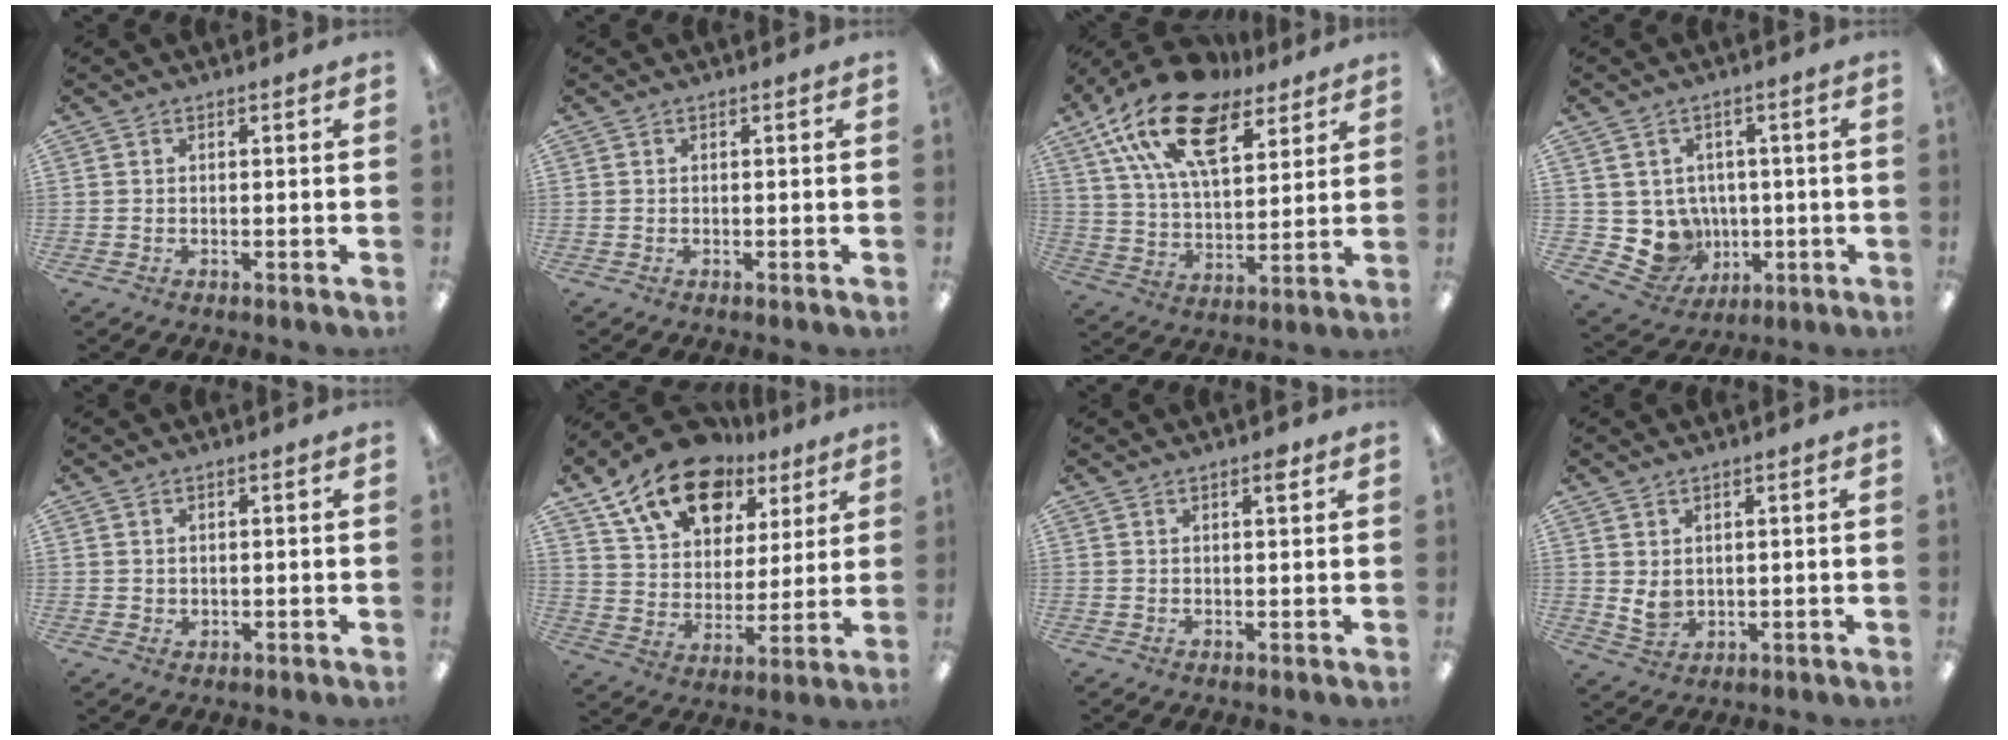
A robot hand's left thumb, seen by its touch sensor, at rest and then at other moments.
{"total": 0.0}
{"total": 21.0, "force": [13.4, 9.9, 12.8], "torque": [-0.234, -0.062, 0.241]}
{"total": 7.8, "force": [0.5, 7.7, 1.3], "torque": [-0.056, -0.018, 0.022]}
{"total": 1.2, "force": [0.8, 0.9, 0.1], "torque": [0.005, -0.001, 0.012]}
{"total": 17.3, "force": [11.0, 10.5, 8.1], "torque": [-0.142, -0.055, 0.201]}
{"total": 2.2, "force": [1.5, 0.6, 1.5], "torque": [-0.016, -0.005, 0.022]}
{"total": 3.8, "force": [1.5, 2.8, 2.1], "torque": [-0.033, -0.013, 0.025]}